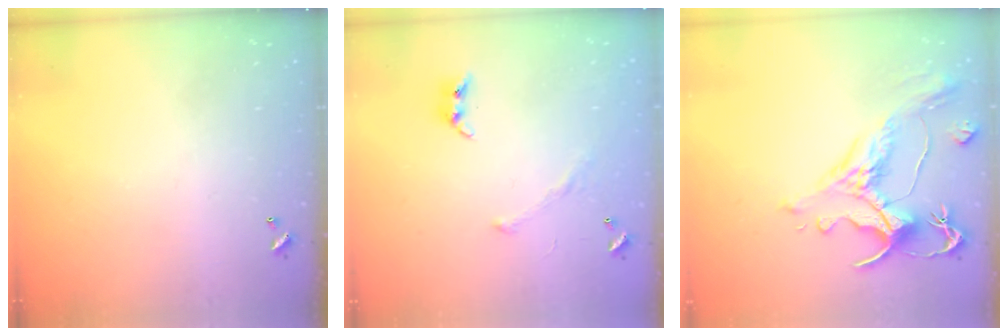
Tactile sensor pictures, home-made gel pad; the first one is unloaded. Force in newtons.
{"total": 3.6, "press": 3.5, "slide": 0.9}
{"total": 1.5, "press": 0.2, "slide": 1.5}